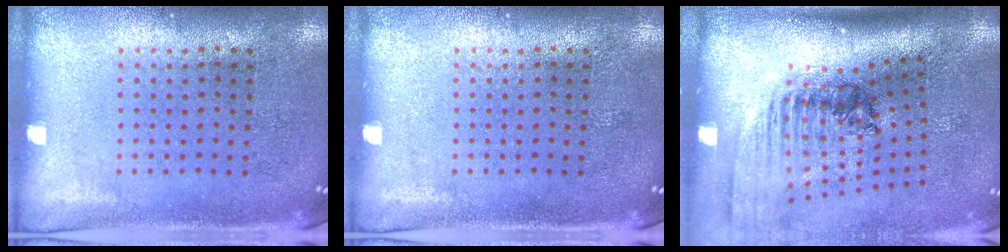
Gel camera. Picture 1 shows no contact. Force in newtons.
{"total": 0.0}
{"total": 2.0, "press": 1.4, "slide": 1.4}